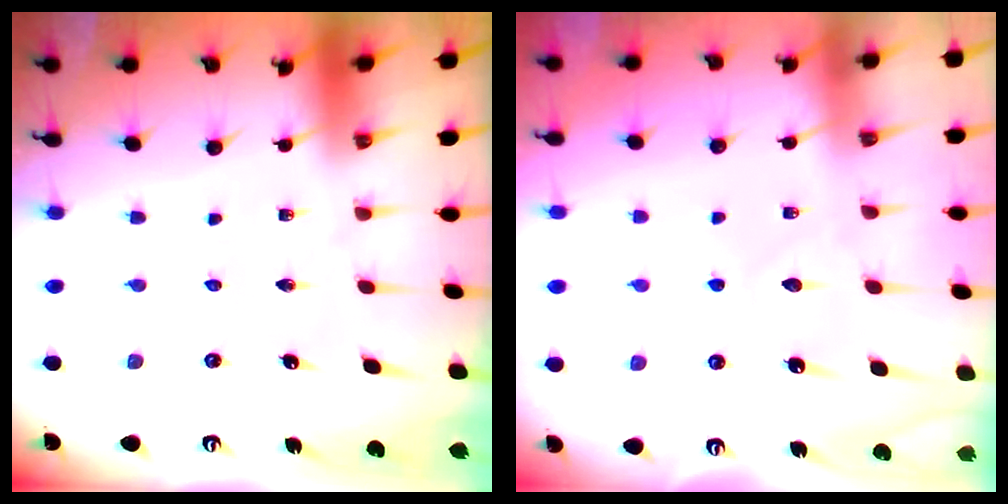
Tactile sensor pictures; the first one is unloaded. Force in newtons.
{"total": 7.6, "press": 7.5, "slide": 0.8}